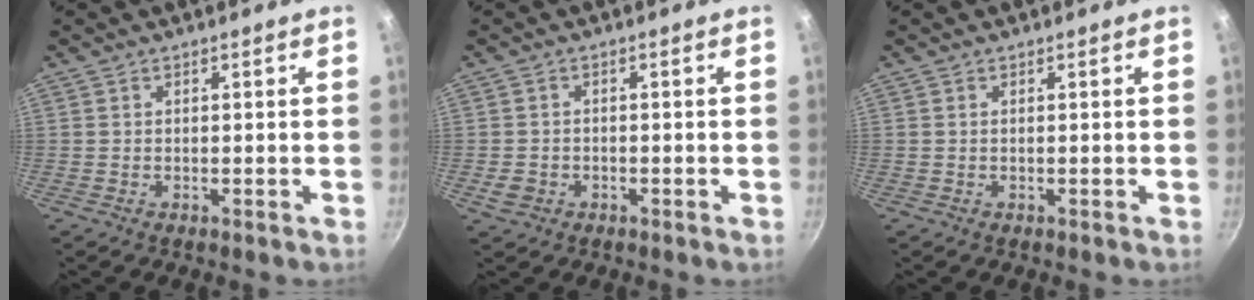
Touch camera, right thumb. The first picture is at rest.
{"total": 3.0, "force": [-1.1, 2.4, 1.4], "torque": [-0.025, 0.012, -0.015]}
{"total": 0.0}